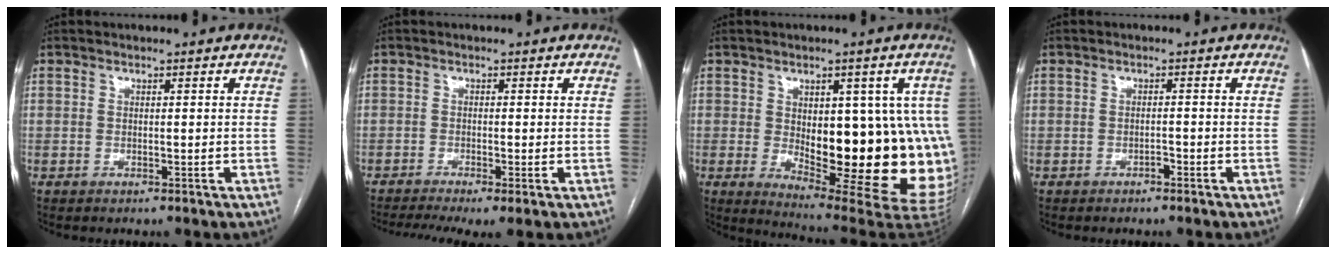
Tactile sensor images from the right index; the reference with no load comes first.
{"total": 6.4, "force": [-4.0, 1.4, 4.8], "torque": [-0.084, -0.011, -0.070]}
{"total": 19.9, "force": [-0.6, 6.3, 18.9], "torque": [-0.165, 0.003, 0.016]}
{"total": 1.0, "force": [-0.7, 0.4, 0.6], "torque": [-0.010, 0.002, -0.010]}